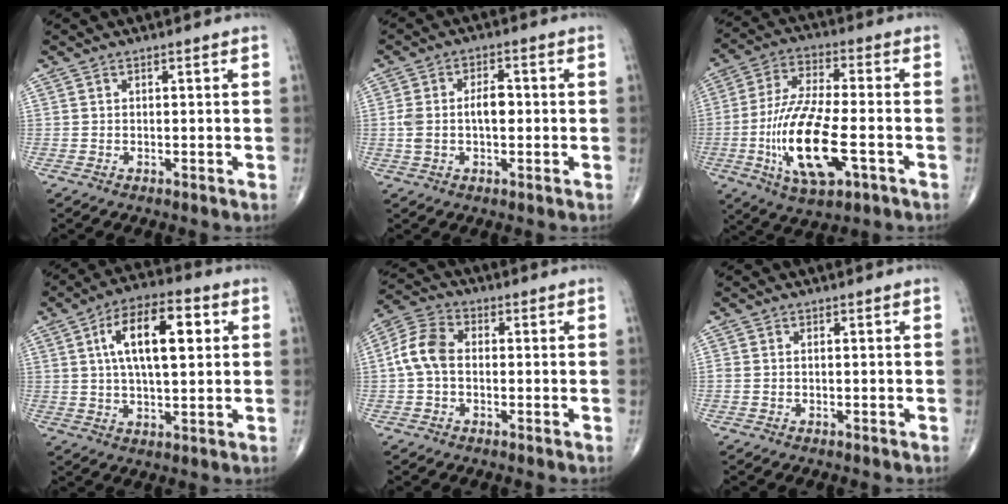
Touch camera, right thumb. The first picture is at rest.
{"total": 6.3, "force": [0.0, 3.4, 5.4], "torque": [-0.111, 0.022, 0.000]}
{"total": 17.2, "force": [-4.8, 6.2, 15.3], "torque": [-0.312, 0.012, -0.082]}
{"total": 14.2, "force": [3.6, 6.1, 12.3], "torque": [-0.192, 0.010, 0.056]}
{"total": 7.3, "force": [-0.3, 4.9, 5.4], "torque": [-0.108, 0.022, -0.017]}
{"total": 0.7, "force": [0.0, 0.4, 0.6], "torque": [-0.017, 0.004, 0.003]}